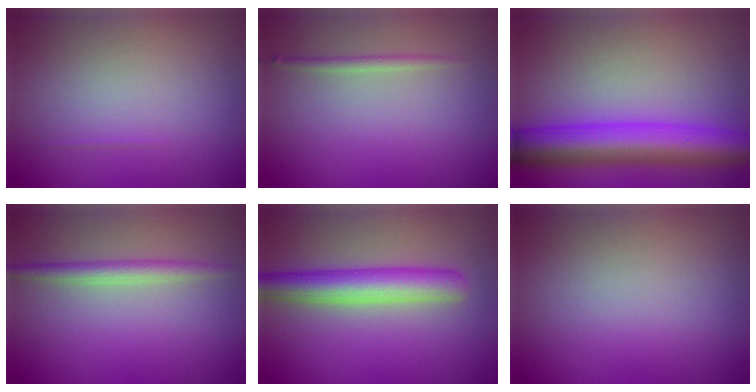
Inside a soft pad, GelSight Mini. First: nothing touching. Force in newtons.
{"total": 1.1, "press": 1.1, "slide": 0.0}
{"total": 7.8, "press": 7.8, "slide": 0.1}
{"total": 2.2, "press": 2.2, "slide": 0.0}
{"total": 5.1, "press": 5.1, "slide": 0.1}
{"total": 0.0}